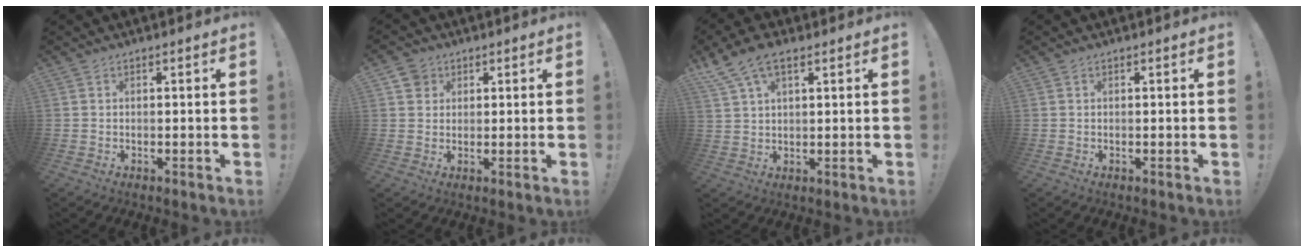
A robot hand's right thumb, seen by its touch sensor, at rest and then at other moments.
{"total": 4.4, "force": [2.3, 3.7, 0.8], "torque": [-0.007, -0.011, 0.043]}
{"total": 7.8, "force": [4.8, 3.3, 5.3], "torque": [-0.102, -0.009, 0.094]}
{"total": 0.0}